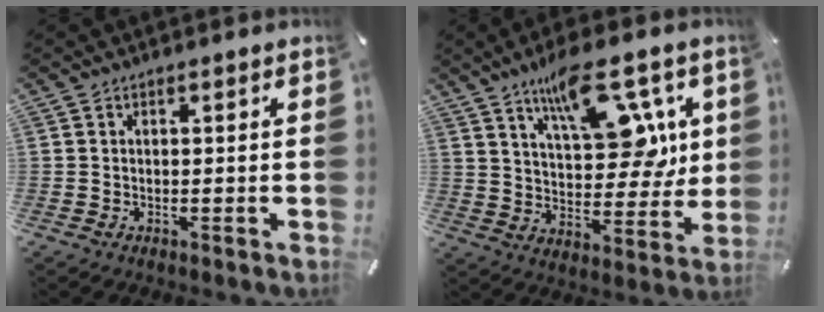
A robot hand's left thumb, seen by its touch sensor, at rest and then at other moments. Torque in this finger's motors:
{"motor_torque": [1.48, 1.48, 1.41, -1.37, 0.19]}